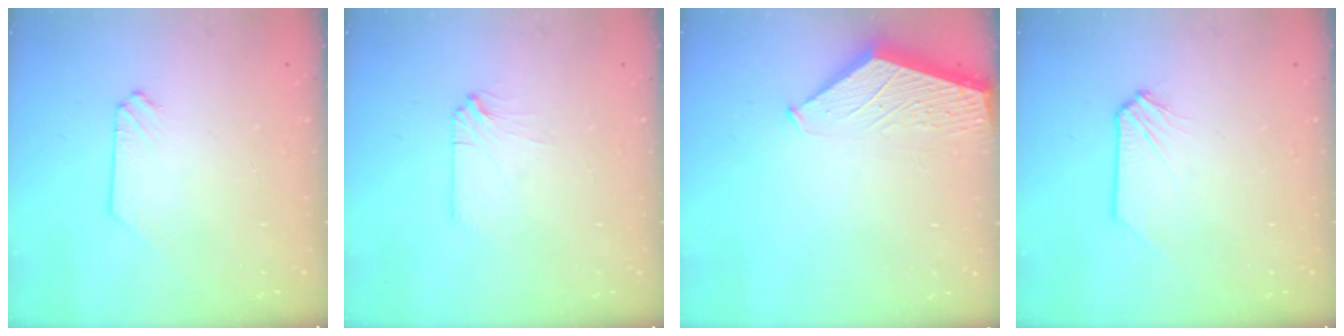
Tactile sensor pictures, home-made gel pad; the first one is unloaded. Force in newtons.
{"total": 2.5, "press": 2.5, "slide": 0.4}
{"total": 1.6, "press": 1.6, "slide": 0.2}
{"total": 0.0}